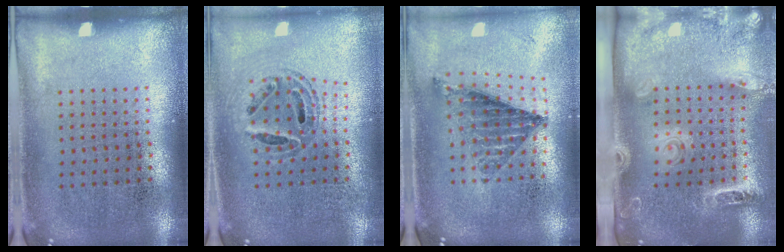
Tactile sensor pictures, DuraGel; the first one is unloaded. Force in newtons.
{"total": 0.8, "press": 0.7, "slide": 0.1}
{"total": 0.9, "press": 0.9, "slide": 0.3}
{"total": 2.7, "press": 2.0, "slide": 1.8}